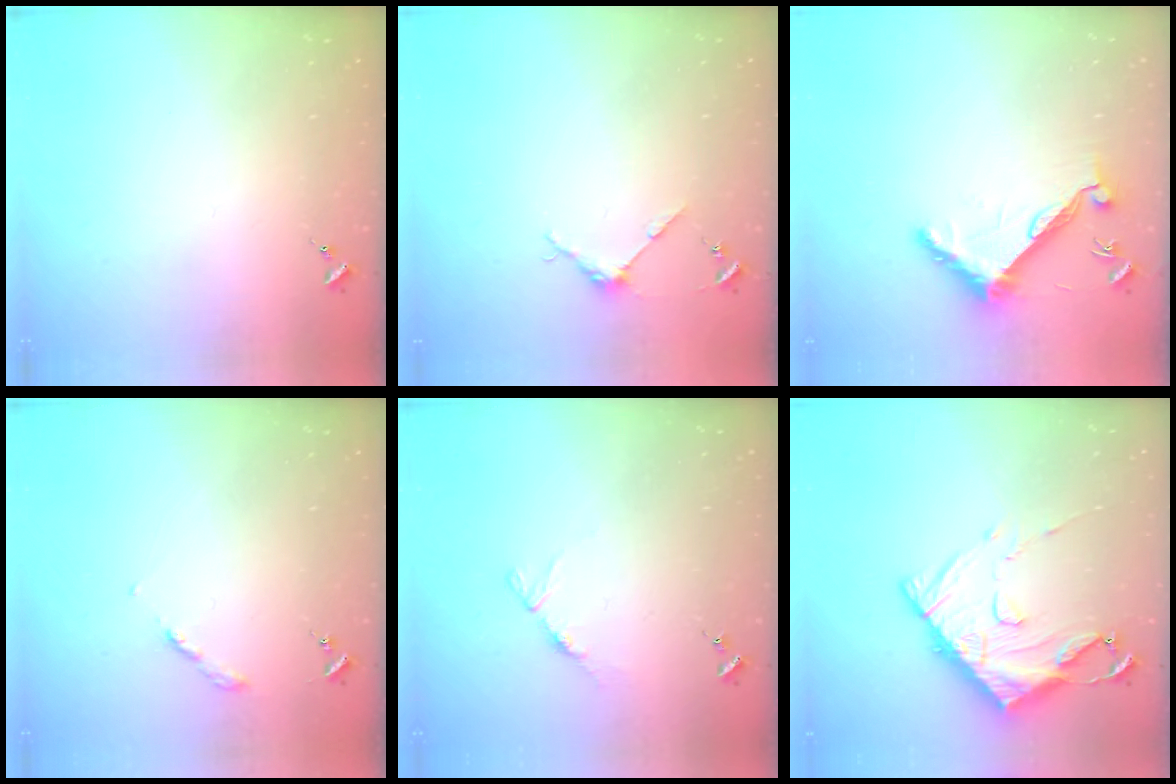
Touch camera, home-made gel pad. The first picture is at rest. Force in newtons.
{"total": 3.8, "press": 3.7, "slide": 0.4}
{"total": 11.1, "press": 11.0, "slide": 0.7}
{"total": 2.7, "press": 2.6, "slide": 0.3}
{"total": 5.5, "press": 5.4, "slide": 0.6}
{"total": 16.0, "press": 16.0, "slide": 1.2}